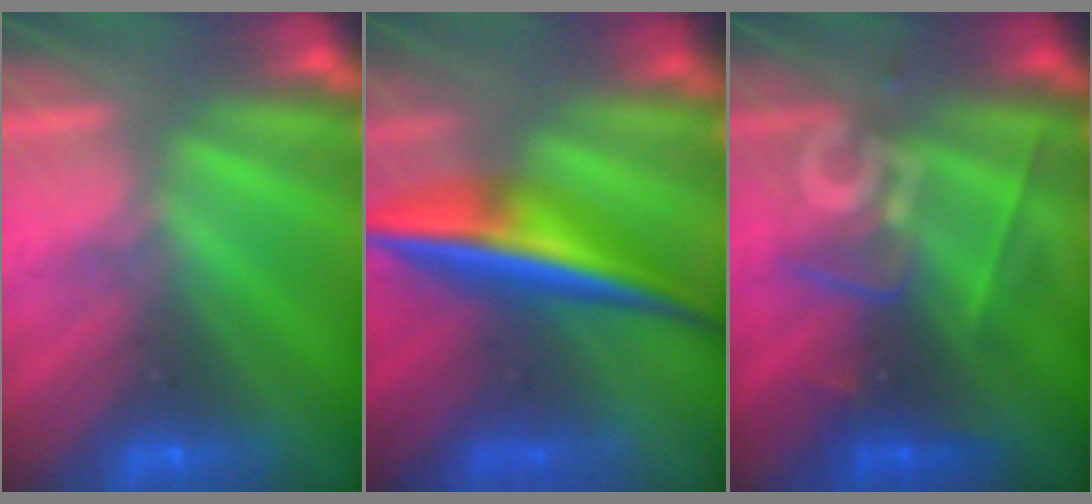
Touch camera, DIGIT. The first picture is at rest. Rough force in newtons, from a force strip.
{"total": 7.6}
{"total": 2.7}